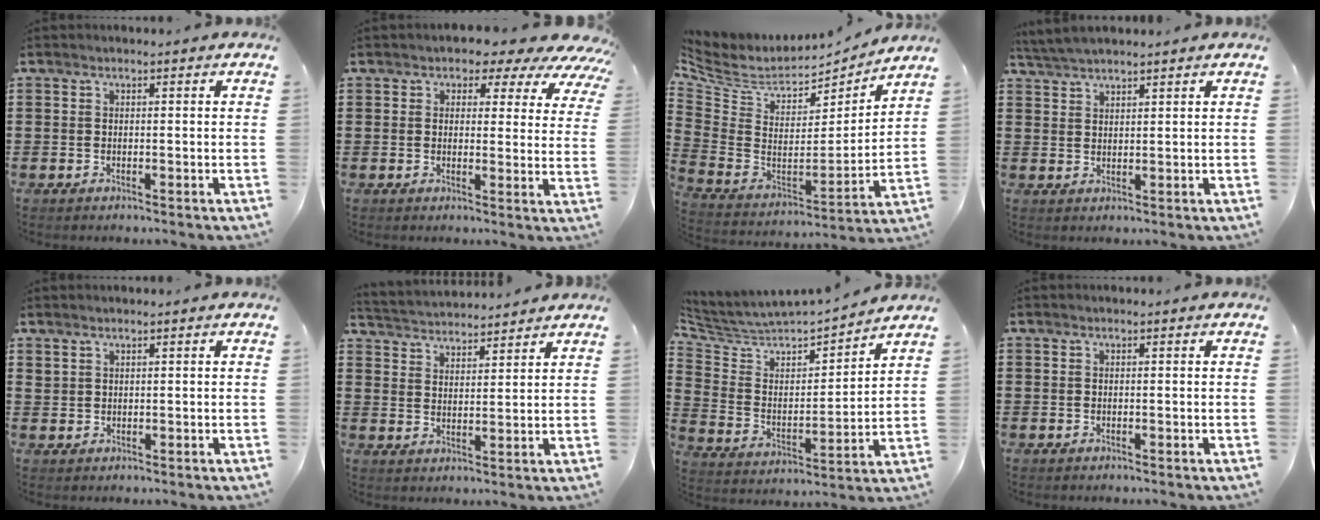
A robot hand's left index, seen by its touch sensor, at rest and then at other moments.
{"total": 3.9, "force": [2.9, 2.1, 1.4], "torque": [-0.024, -0.020, 0.041]}
{"total": 6.4, "force": [5.5, 2.5, 1.9], "torque": [-0.074, -0.045, 0.095]}
{"total": 3.1, "force": [3.0, 0.1, 0.9], "torque": [-0.024, 0.000, 0.058]}
{"total": 1.2, "force": [1.1, 0.4, 0.1], "torque": [-0.004, 0.000, 0.023]}
{"total": 3.4, "force": [3.4, 0.1, -0.4], "torque": [-0.008, -0.019, 0.060]}
{"total": 4.2, "force": [4.0, 1.3, 0.5], "torque": [-0.042, -0.039, 0.059]}
{"total": 0.0}